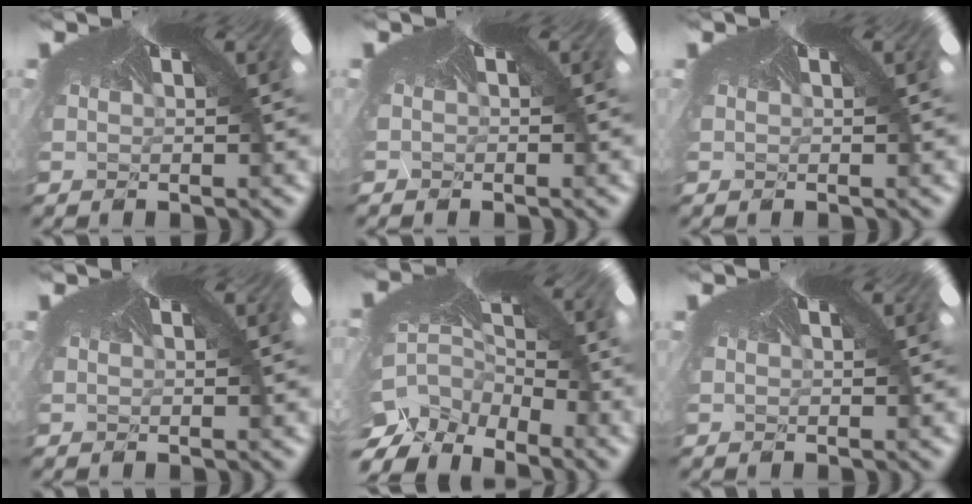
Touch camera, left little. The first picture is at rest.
{"total": 0.6, "force": [-0.5, 0.2, -0.1], "torque": [-0.005, -0.013, -0.004]}
{"total": 0.0}
{"total": 0.0}
{"total": 10.0, "force": [-9.2, 1.6, 3.5], "torque": [-0.094, -0.074, -0.114]}
{"total": 0.0}